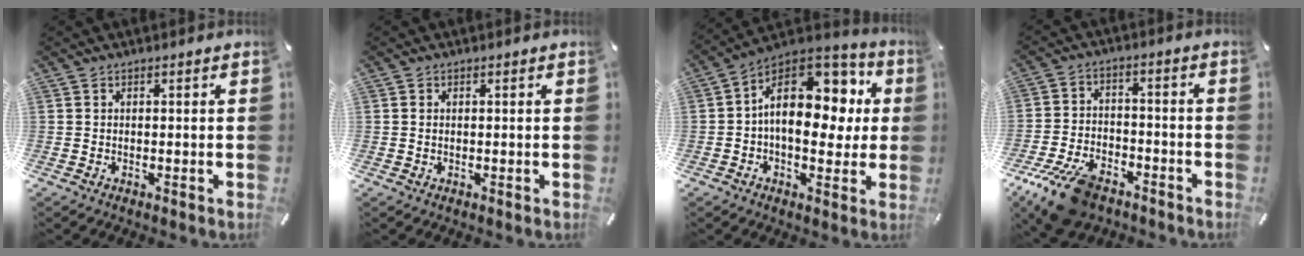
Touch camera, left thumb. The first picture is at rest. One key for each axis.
{"total": 0.8, "fx": -0.1, "fy": 0.5, "fz": 0.6, "tx": -0.014, "ty": 0.002, "tz": -0.002}
{"total": 17.7, "fx": 3.8, "fy": 11.7, "fz": 12.8, "tx": -0.183, "ty": -0.015, "tz": 0.068}
{"total": 12.2, "fx": -8.2, "fy": 5.8, "fz": 6.9, "tx": -0.136, "ty": 0.041, "tz": -0.147}